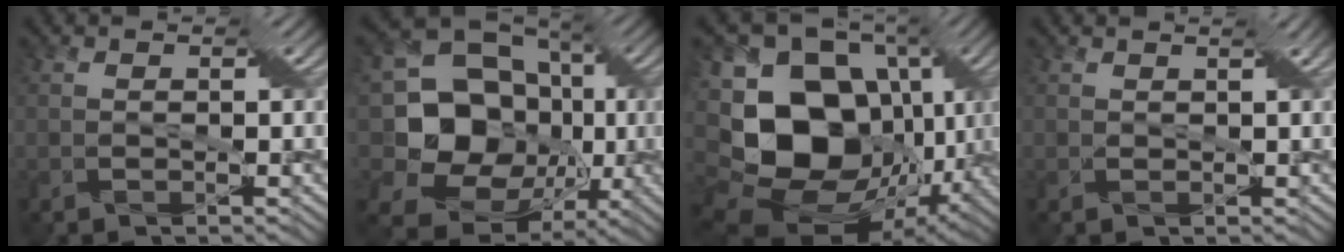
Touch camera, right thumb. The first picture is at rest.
{"total": 19.7, "force": [-1.2, 16.4, 11.0], "torque": [-0.223, -0.005, -0.028]}
{"total": 21.1, "force": [-3.1, 15.6, 14.0], "torque": [-0.315, -0.011, -0.040]}
{"total": 1.0, "force": [0.8, -0.6, 0.1], "torque": [-0.003, 0.006, 0.017]}